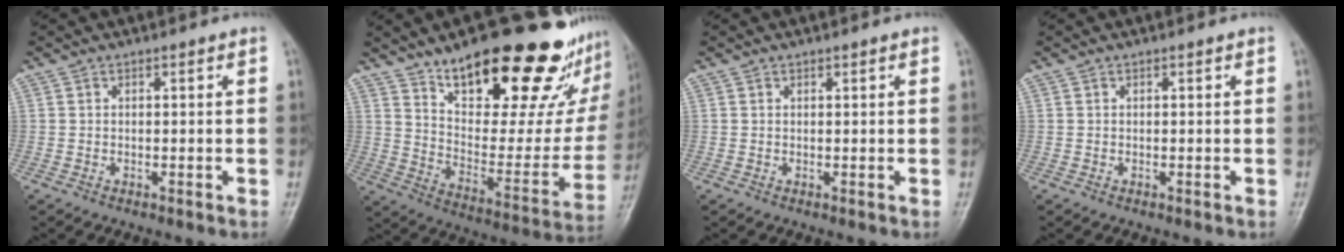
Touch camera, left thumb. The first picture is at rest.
{"total": 31.1, "force": [20.2, 11.6, 20.6], "torque": [-0.261, -0.086, 0.303]}
{"total": 0.6, "force": [0.4, 0.1, 0.4], "torque": [-0.005, -0.001, 0.006]}
{"total": 0.0}